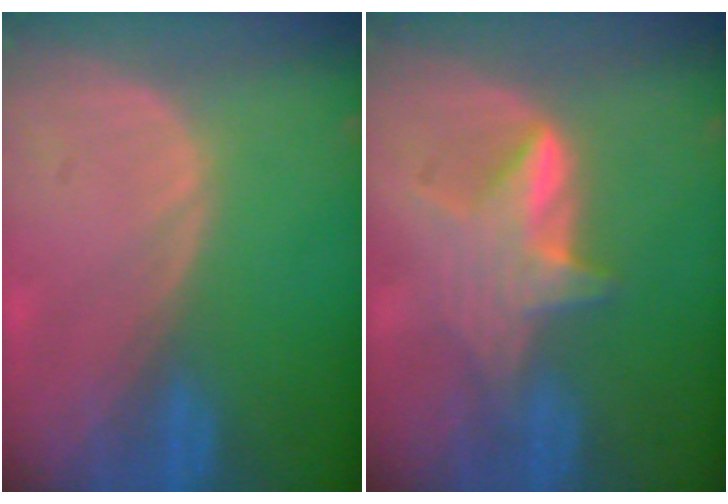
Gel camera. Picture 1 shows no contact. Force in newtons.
{"total": 6.1, "press": 5.8, "slide": 2.1}